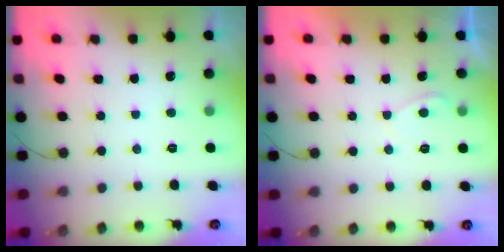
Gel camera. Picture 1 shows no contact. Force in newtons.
{"total": 1.2, "press": 1.0, "slide": 0.6}